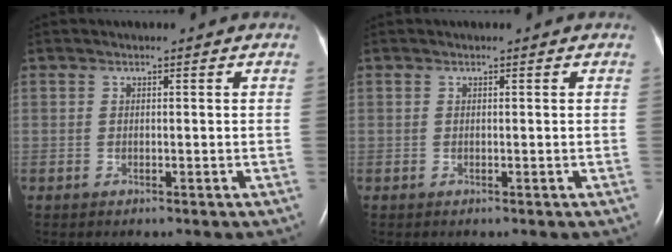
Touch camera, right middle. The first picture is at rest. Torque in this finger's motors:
{"motor_torque": [0.00, 0.00, -0.03, 0.00]}